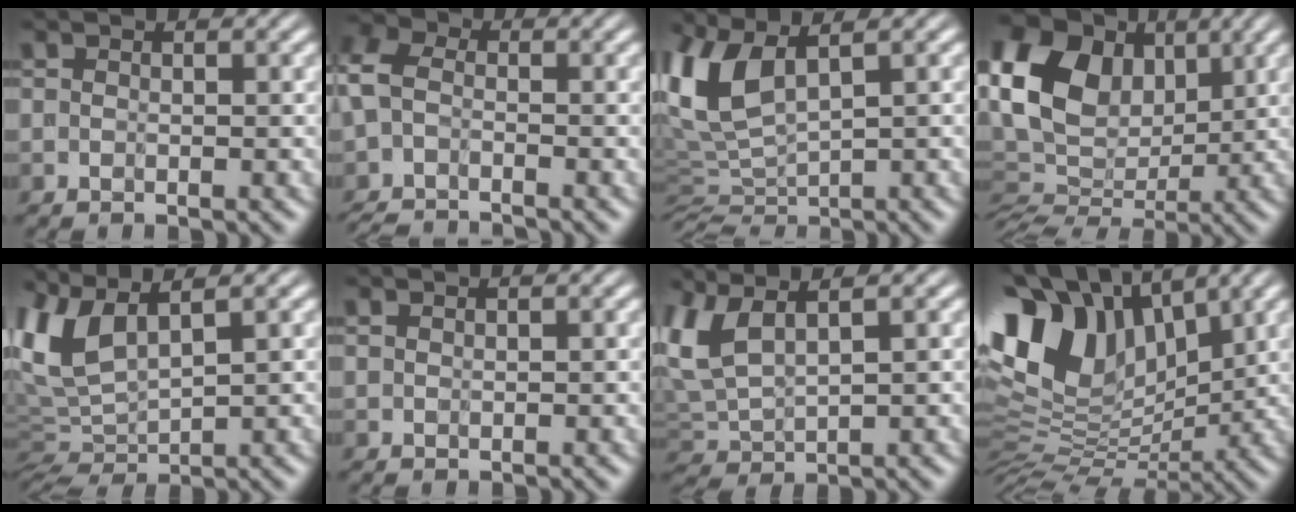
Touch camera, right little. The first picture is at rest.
{"total": 6.2, "force": [-3.9, 3.3, 3.5], "torque": [-0.106, -0.020, -0.070]}
{"total": 5.0, "force": [1.5, 2.3, 4.1], "torque": [-0.121, 0.006, 0.029]}
{"total": 11.0, "force": [4.0, 7.4, 7.1], "torque": [-0.168, 0.015, 0.069]}
{"total": 4.8, "force": [2.5, 1.6, 3.8], "torque": [-0.116, 0.007, 0.051]}
{"total": 0.5, "force": [0.5, 0.3, 0.2], "torque": [-0.007, 0.003, 0.011]}
{"total": 5.1, "force": [2.1, 2.4, 4.0], "torque": [-0.125, 0.004, 0.043]}
{"total": 12.4, "force": [5.7, 7.3, 8.3], "torque": [-0.210, 0.020, 0.104]}